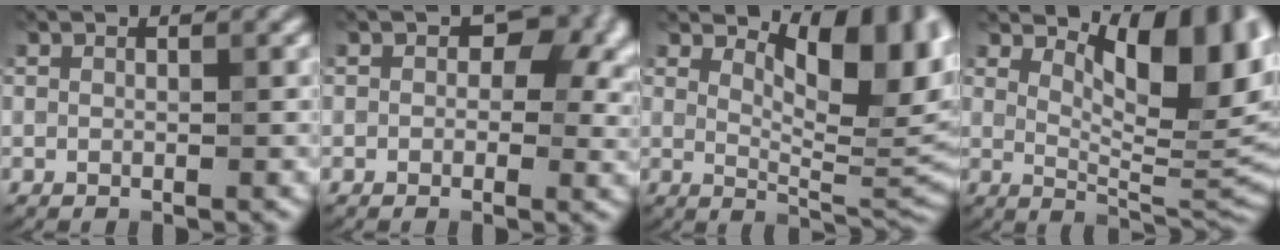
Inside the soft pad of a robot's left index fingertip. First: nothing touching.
{"total": 7.0, "force": [1.5, 5.0, 4.6], "torque": [-0.025, 0.006, 0.009]}
{"total": 8.0, "force": [3.4, 3.7, 6.3], "torque": [-0.090, -0.010, 0.051]}
{"total": 8.8, "force": [3.7, 3.8, 7.1], "torque": [-0.101, -0.010, 0.060]}